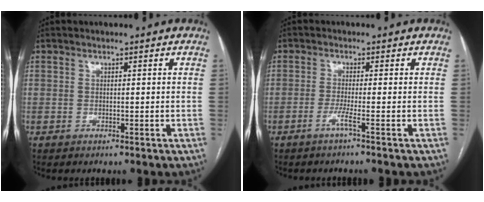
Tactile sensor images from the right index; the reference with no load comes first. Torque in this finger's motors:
{"motor_torque": [-0.09, -0.18, 0.12, 0.06]}